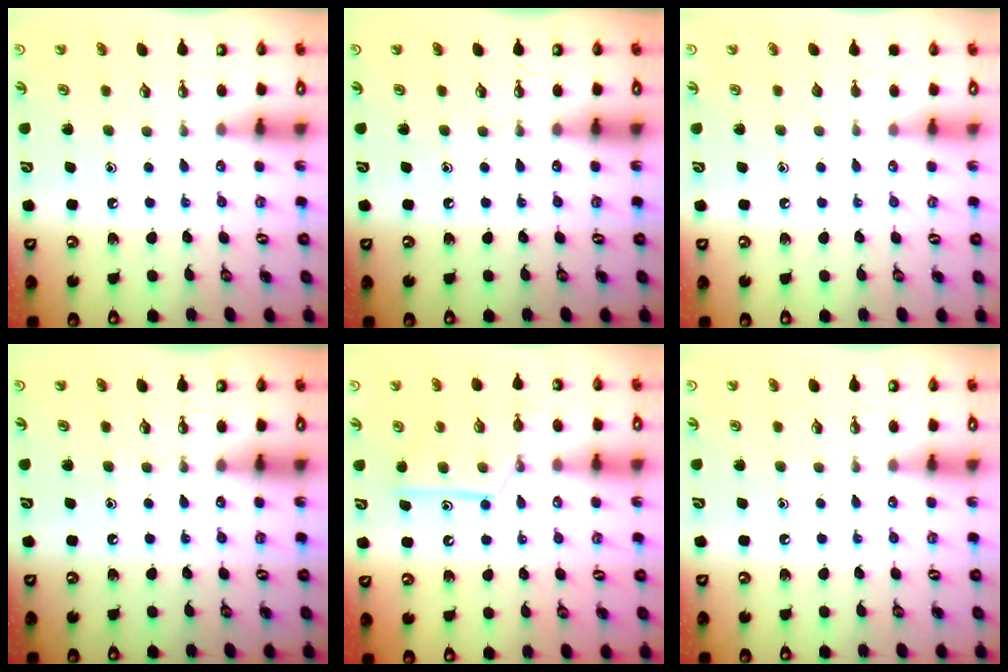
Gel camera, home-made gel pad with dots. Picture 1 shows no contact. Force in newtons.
{"total": 0.0}
{"total": 0.5, "press": 0.5, "slide": 0.1}
{"total": 0.0}
{"total": 11.2, "press": 11.2, "slide": 0.6}
{"total": 0.0}